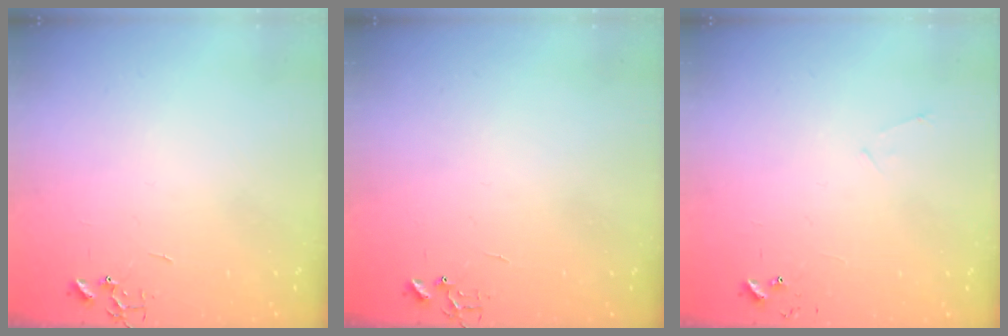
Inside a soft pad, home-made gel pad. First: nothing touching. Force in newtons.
{"total": 6.4, "press": 6.4, "slide": 0.6}
{"total": 4.8, "press": 4.8, "slide": 0.5}